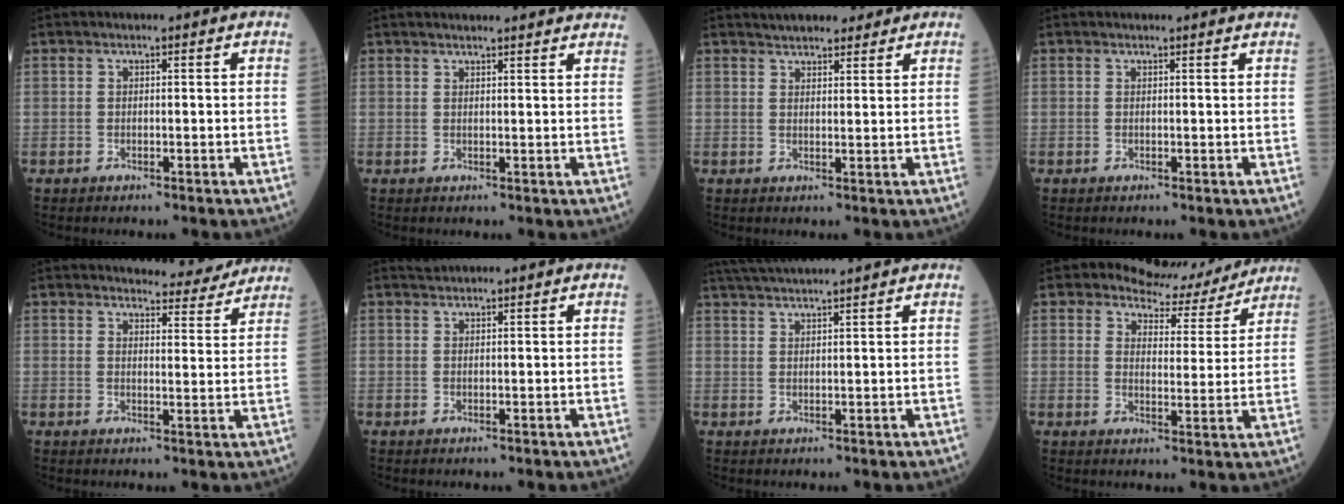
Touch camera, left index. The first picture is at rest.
{"total": 12.4, "force": [11.5, 1.4, 4.3], "torque": [-0.045, 0.025, 0.128]}
{"total": 7.3, "force": [6.3, 2.2, 3.0], "torque": [-0.039, 0.022, 0.092]}
{"total": 1.8, "force": [1.7, -0.2, 0.4], "torque": [-0.013, -0.001, 0.015]}
{"total": 7.2, "force": [7.0, 1.1, 1.2], "torque": [-0.015, -0.011, 0.079]}
{"total": 0.9, "force": [0.8, -0.2, -0.1], "torque": [-0.007, 0.007, 0.022]}
{"total": 8.6, "force": [7.8, -1.2, 3.5], "torque": [-0.064, 0.030, 0.122]}
{"total": 7.9, "force": [7.3, 2.9, 0.1], "torque": [-0.005, -0.004, 0.093]}